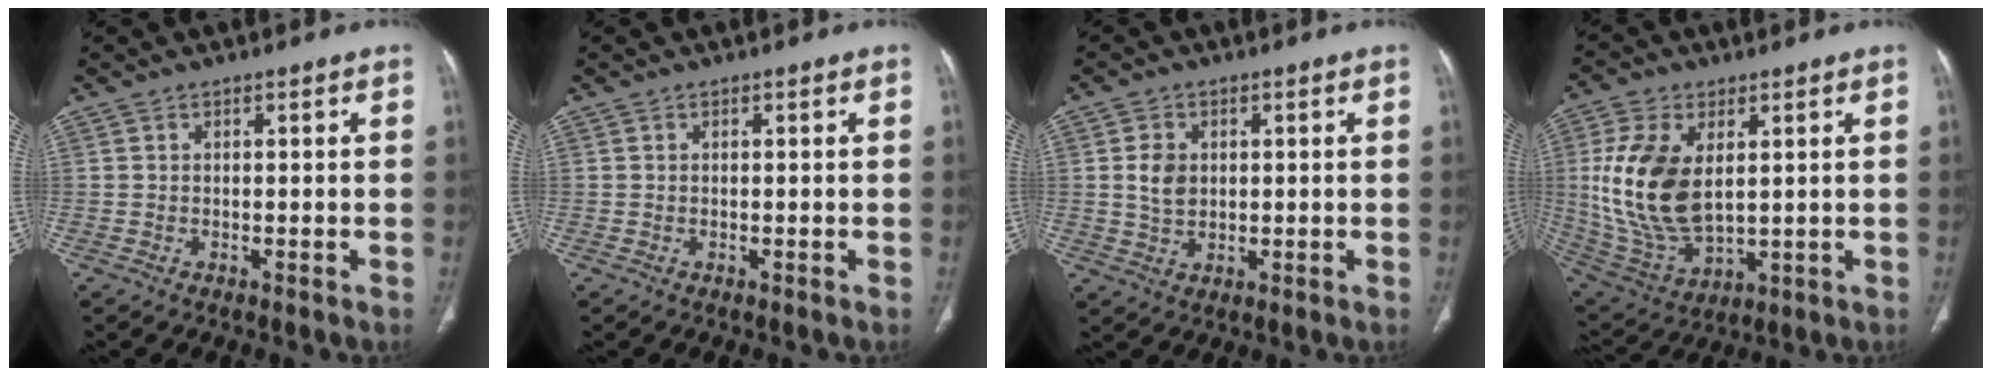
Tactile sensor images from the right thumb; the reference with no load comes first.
{"total": 0.0}
{"total": 4.8, "force": [0.9, 3.6, 3.1], "torque": [-0.044, -0.006, 0.020]}
{"total": 17.0, "force": [2.8, 9.9, 13.6], "torque": [-0.268, -0.018, 0.070]}